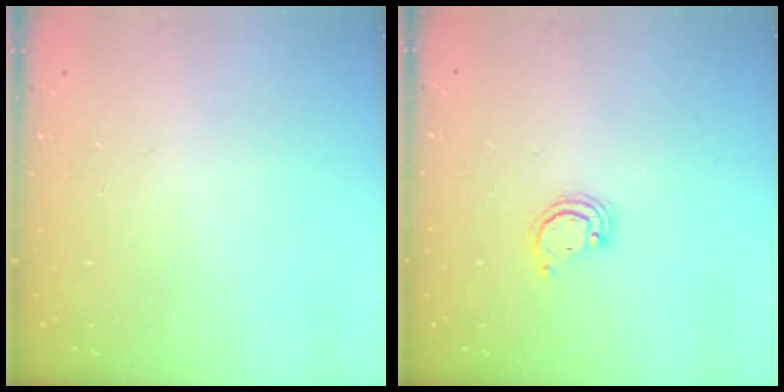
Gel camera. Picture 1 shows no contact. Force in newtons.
{"total": 2.6, "press": 2.6, "slide": 0.3}